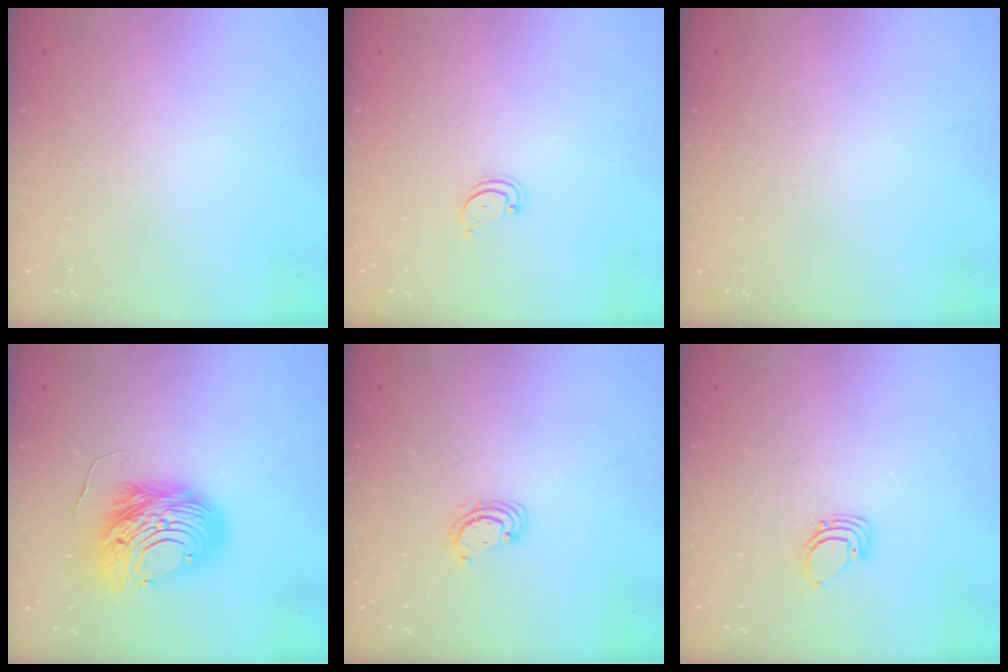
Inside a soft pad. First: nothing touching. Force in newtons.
{"total": 2.2, "press": 2.2, "slide": 0.2}
{"total": 0.0}
{"total": 15.5, "press": 15.4, "slide": 1.3}
{"total": 3.3, "press": 3.3, "slide": 0.2}
{"total": 2.7, "press": 2.7, "slide": 0.1}